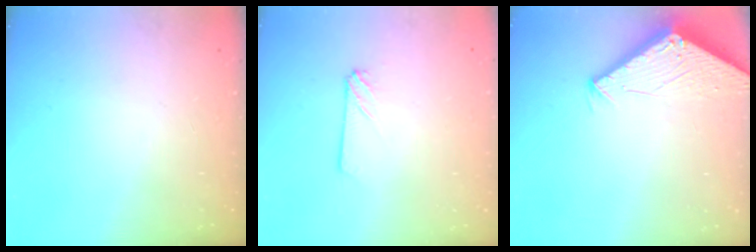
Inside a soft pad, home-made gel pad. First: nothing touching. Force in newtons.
{"total": 2.4, "press": 2.4, "slide": 0.3}
{"total": 2.8, "press": 2.8, "slide": 0.2}